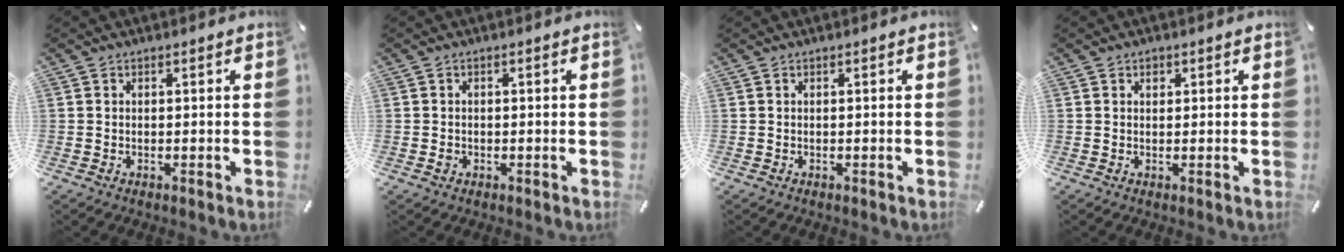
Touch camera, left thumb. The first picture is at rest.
{"total": 0.9, "force": [-0.2, 0.8, 0.4], "torque": [-0.007, 0.003, -0.006]}
{"total": 0.0}
{"total": 1.1, "force": [0.4, 1.0, 0.4], "torque": [0.000, 0.000, 0.006]}